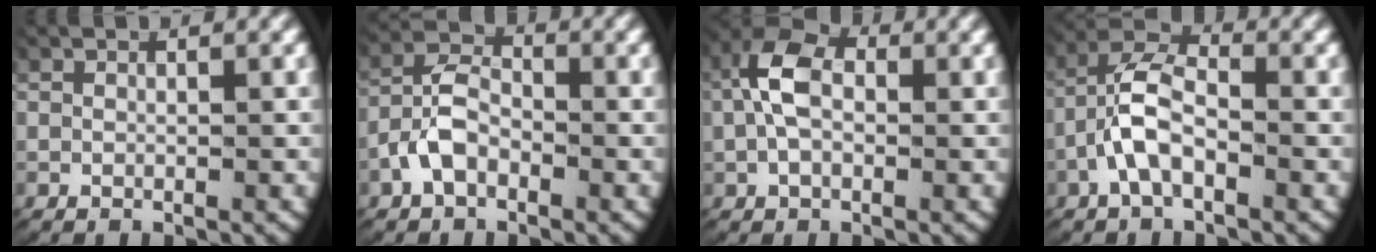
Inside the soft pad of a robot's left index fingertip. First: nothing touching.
{"total": 4.8, "force": [-1.8, 3.5, 2.7], "torque": [-0.056, -0.006, -0.033]}
{"total": 4.7, "force": [0.6, 2.8, 3.6], "torque": [-0.077, 0.008, 0.006]}
{"total": 5.2, "force": [-0.2, 3.4, 3.9], "torque": [-0.081, 0.000, -0.015]}